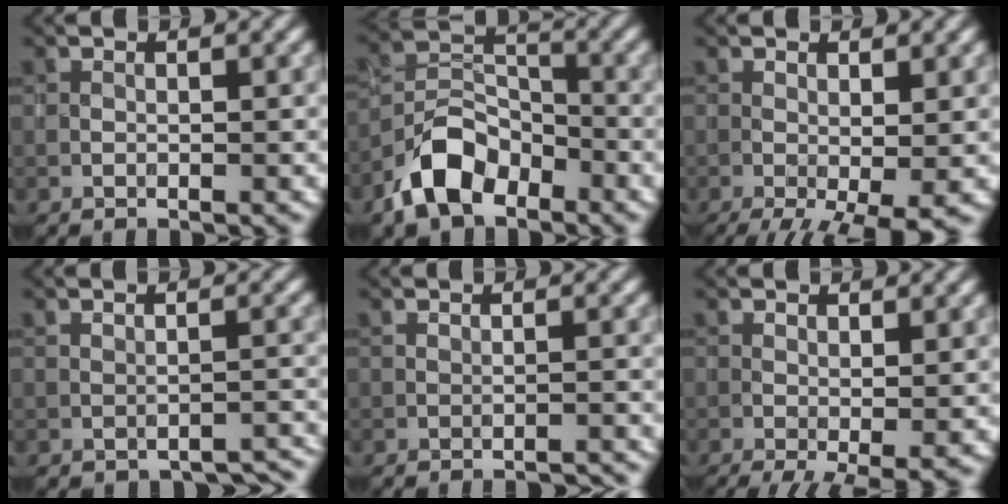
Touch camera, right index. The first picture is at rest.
{"total": 6.3, "force": [-3.8, 3.7, 3.3], "torque": [-0.057, 0.003, -0.081]}
{"total": 5.9, "force": [-2.5, 1.7, 5.0], "torque": [-0.084, -0.010, -0.033]}
{"total": 2.4, "force": [-2.3, 0.6, 0.5], "torque": [-0.003, 0.006, -0.028]}
{"total": 2.2, "force": [-2.1, 0.4, 0.6], "torque": [-0.004, 0.010, -0.031]}
{"total": 3.9, "force": [-1.6, 1.0, 3.4], "torque": [-0.054, -0.007, -0.023]}